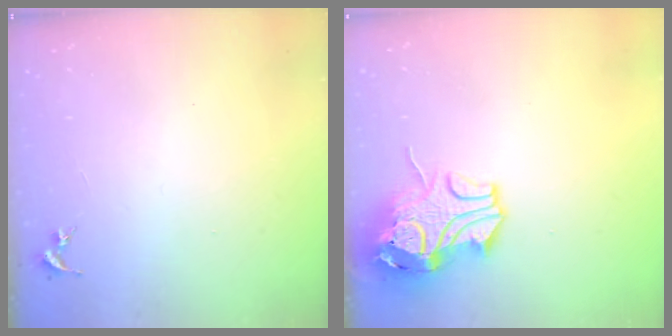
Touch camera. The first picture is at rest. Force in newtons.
{"total": 12.8, "press": 12.7, "slide": 1.8}